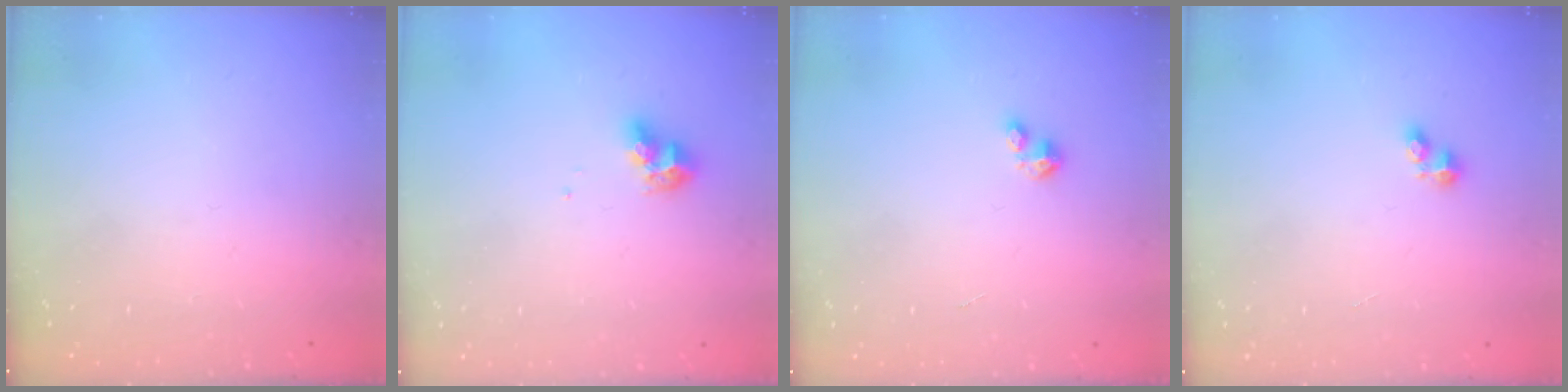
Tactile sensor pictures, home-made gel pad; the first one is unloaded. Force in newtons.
{"total": 8.1, "press": 8.1, "slide": 0.8}
{"total": 2.1, "press": 2.0, "slide": 0.5}
{"total": 2.5, "press": 2.5, "slide": 0.4}